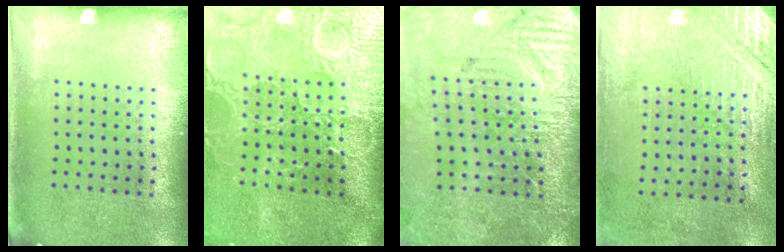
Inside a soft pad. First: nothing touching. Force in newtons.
{"total": 4.3, "press": 3.8, "slide": 1.9}
{"total": 3.6, "press": 3.6, "slide": 0.5}
{"total": 2.8, "press": 2.6, "slide": 0.9}